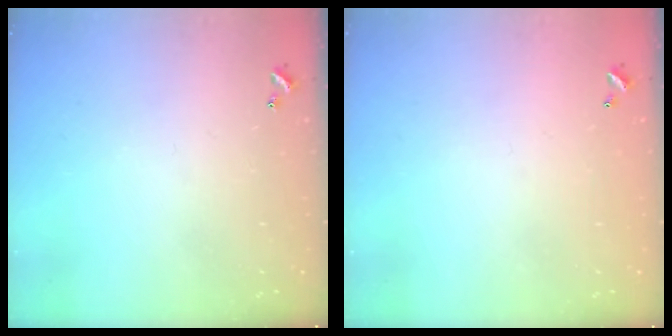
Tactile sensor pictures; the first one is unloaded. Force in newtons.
{"total": 2.7, "press": 2.7, "slide": 0.1}